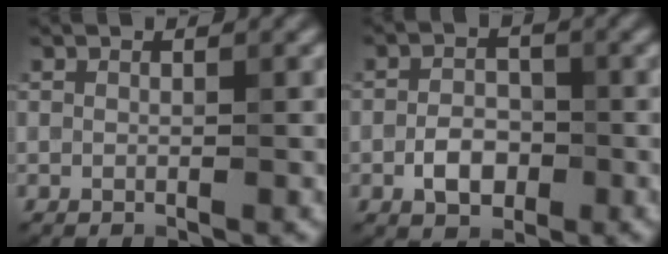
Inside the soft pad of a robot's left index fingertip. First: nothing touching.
{"total": 3.1, "force": [-1.2, 2.1, 2.0], "torque": [-0.030, 0.006, -0.025]}